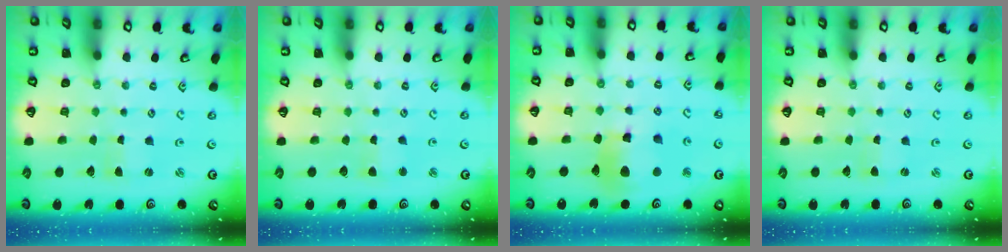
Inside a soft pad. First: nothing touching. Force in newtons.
{"total": 2.5, "press": 2.4, "slide": 0.4}
{"total": 12.8, "press": 12.7, "slide": 1.5}
{"total": 0.7, "press": 0.7, "slide": 0.1}